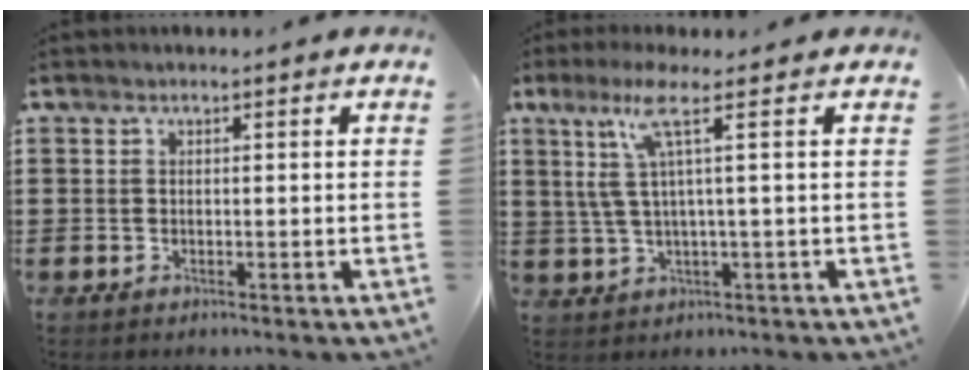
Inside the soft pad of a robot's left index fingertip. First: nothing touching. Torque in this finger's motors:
{"motor_torque": [0.31, -0.24, 0.44, 0.21]}